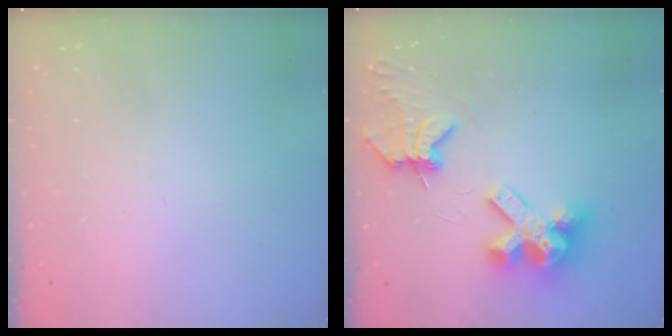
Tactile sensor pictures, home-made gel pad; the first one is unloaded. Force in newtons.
{"total": 9.9, "press": 9.8, "slide": 1.1}